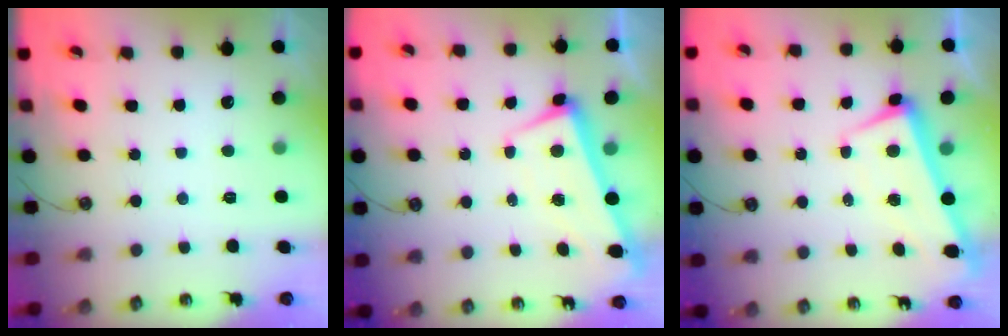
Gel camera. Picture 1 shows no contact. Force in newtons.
{"total": 1.9, "press": 1.0, "slide": 1.6}
{"total": 2.1, "press": 1.3, "slide": 1.6}